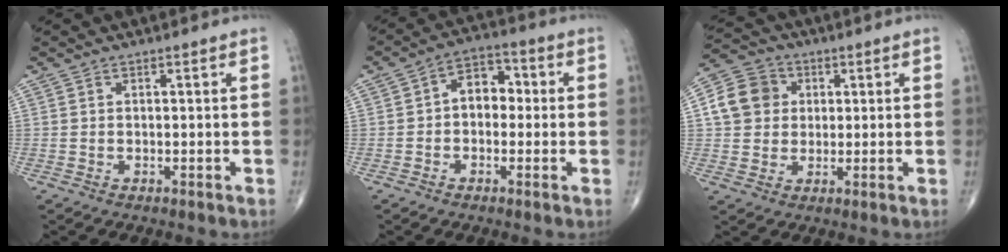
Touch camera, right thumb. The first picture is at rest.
{"total": 7.0, "force": [0.0, 4.9, 5.0], "torque": [-0.045, 0.028, -0.012]}
{"total": 9.4, "force": [1.6, 8.3, 4.0], "torque": [-0.058, 0.008, 0.018]}